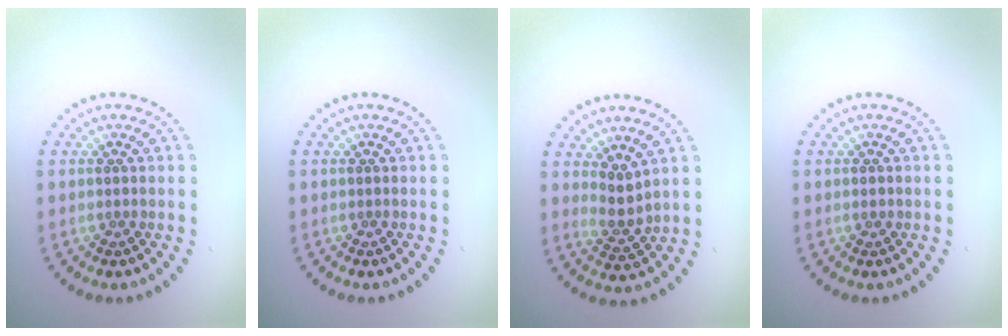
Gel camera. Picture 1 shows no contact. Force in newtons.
{"total": 0.0}
{"total": 2.1, "press": 1.6, "slide": 1.4}
{"total": 0.6, "press": 0.6, "slide": 0.2}